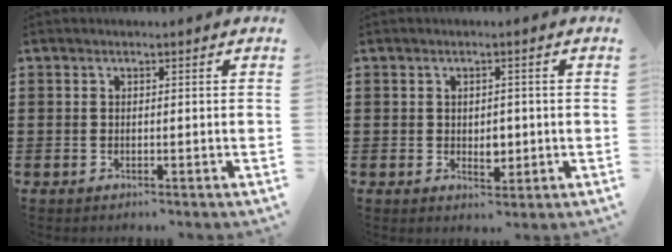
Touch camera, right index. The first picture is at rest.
{"total": 2.8, "force": [-0.1, 1.8, 2.1], "torque": [-0.026, -0.002, -0.006]}